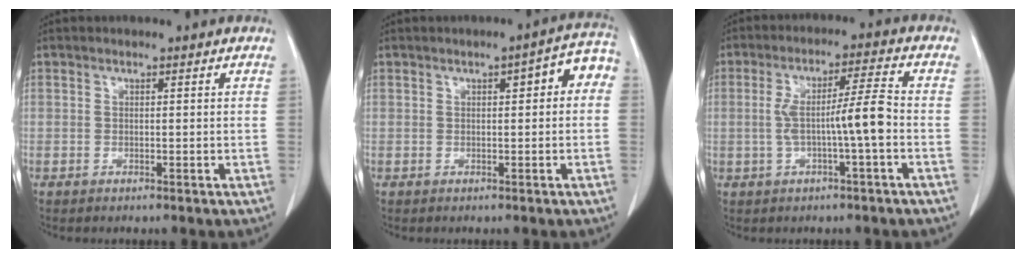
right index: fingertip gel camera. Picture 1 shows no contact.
{"total": 5.0, "force": [0.8, 1.6, 4.7], "torque": [-0.051, 0.027, 0.004]}
{"total": 7.5, "force": [-1.2, -0.3, 7.3], "torque": [-0.136, 0.018, -0.017]}